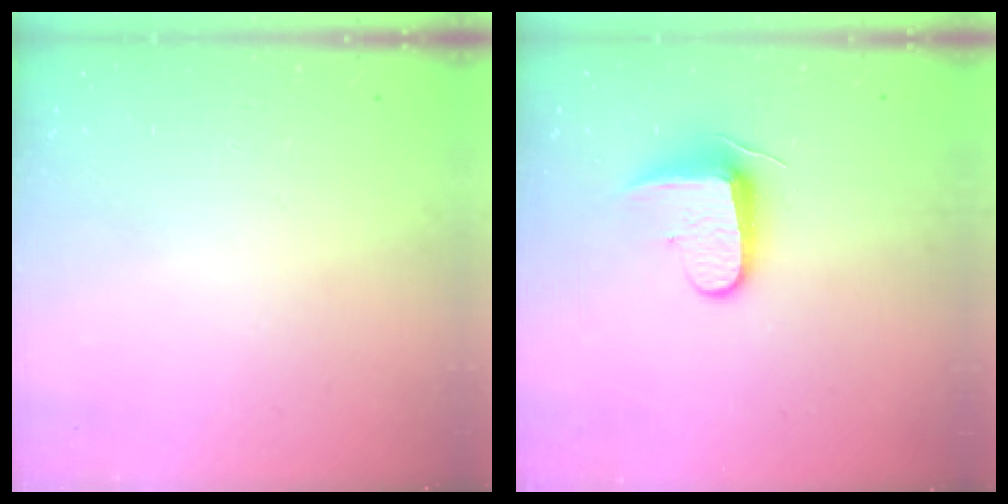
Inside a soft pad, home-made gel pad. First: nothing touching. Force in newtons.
{"total": 8.9, "press": 8.9, "slide": 0.9}